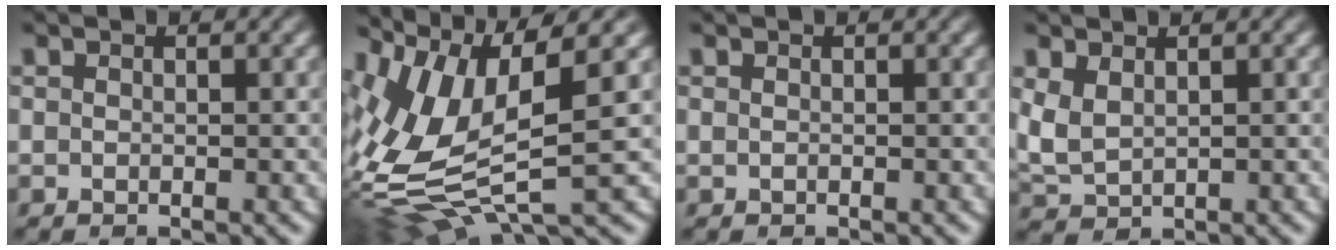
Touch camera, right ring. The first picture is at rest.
{"total": 9.4, "force": [0.0, 5.6, 7.6], "torque": [-0.168, -0.025, 0.011]}
{"total": 0.0}
{"total": 3.2, "force": [0.6, 2.8, 1.3], "torque": [-0.061, -0.020, 0.026]}